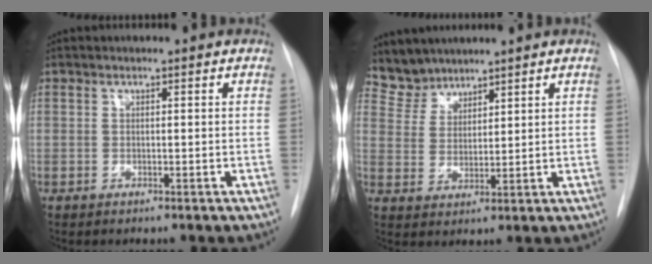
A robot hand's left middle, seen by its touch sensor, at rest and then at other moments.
{"total": 4.9, "force": [4.6, 1.7, -0.4], "torque": [0.009, 0.008, 0.098]}